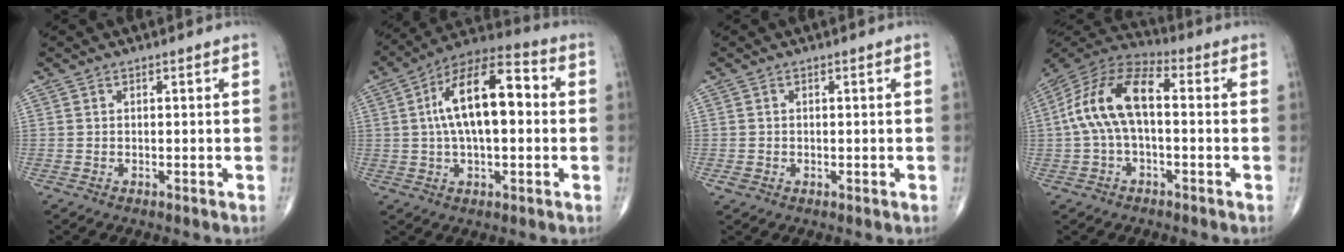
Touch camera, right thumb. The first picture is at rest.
{"total": 16.8, "force": [1.8, 7.7, 14.8], "torque": [-0.245, 0.035, 0.020]}
{"total": 1.1, "force": [-0.3, 0.9, 0.5], "torque": [-0.009, 0.003, -0.004]}
{"total": 13.8, "force": [0.3, 7.0, 11.9], "torque": [-0.234, 0.044, -0.006]}